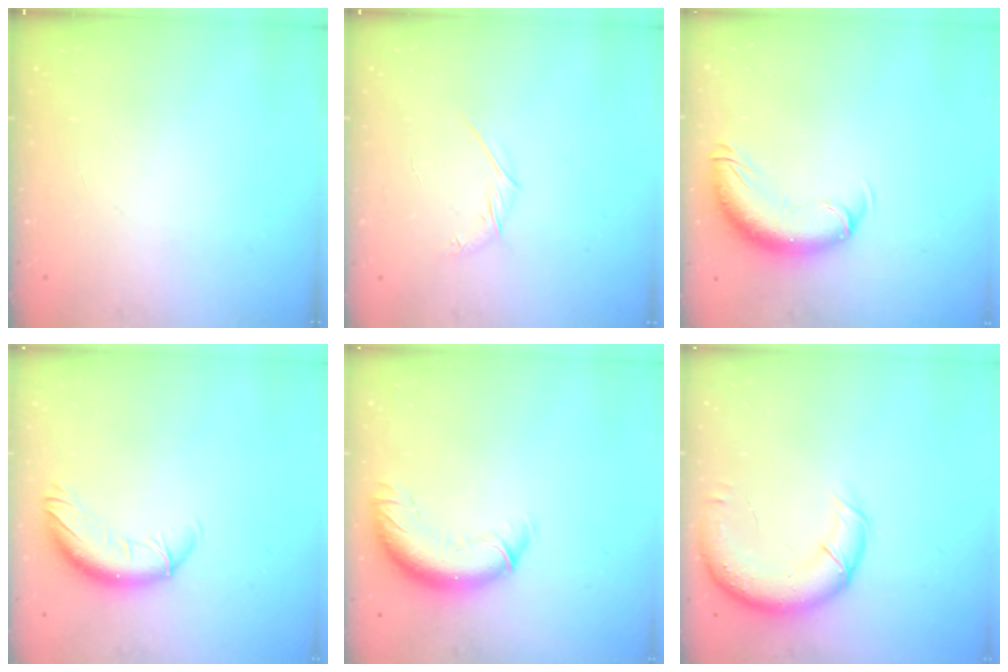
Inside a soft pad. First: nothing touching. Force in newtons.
{"total": 3.3, "press": 3.2, "slide": 0.7}
{"total": 12.1, "press": 11.8, "slide": 2.7}
{"total": 10.5, "press": 10.4, "slide": 1.7}
{"total": 12.0, "press": 11.7, "slide": 3.0}
{"total": 14.1, "press": 13.5, "slide": 3.8}